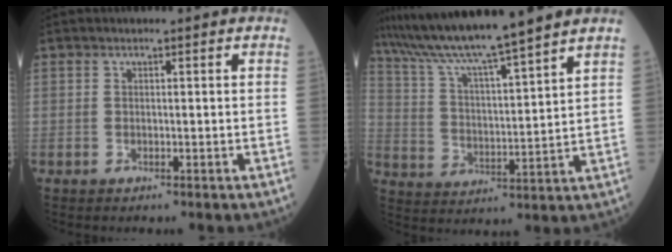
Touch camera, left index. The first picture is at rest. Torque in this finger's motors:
{"motor_torque": [0.36, -0.72, 1.00, 0.21]}